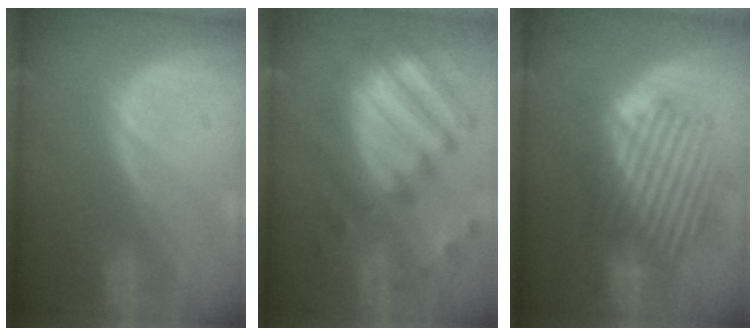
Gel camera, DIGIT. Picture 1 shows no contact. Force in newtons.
{"total": 12.2, "press": 10.5, "slide": 6.1}
{"total": 8.8, "press": 8.3, "slide": 2.8}